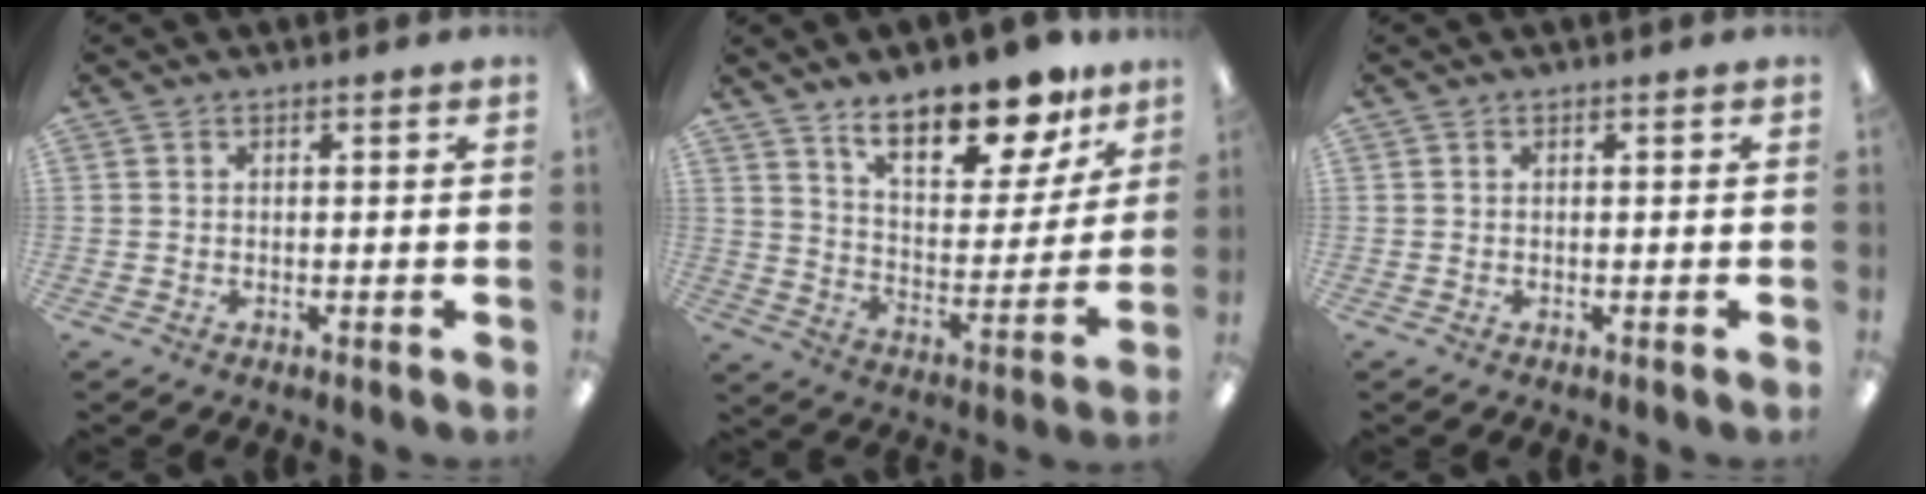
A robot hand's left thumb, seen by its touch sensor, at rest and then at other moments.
{"total": 19.6, "force": [14.8, 7.7, 10.2], "torque": [-0.153, -0.091, 0.252]}
{"total": 0.0}